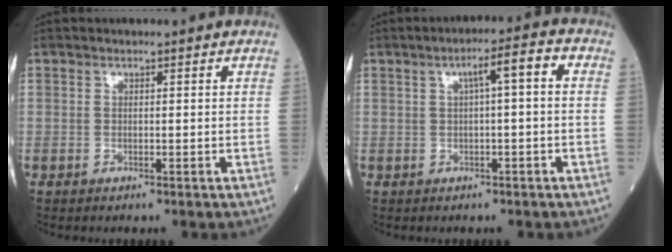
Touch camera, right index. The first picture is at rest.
{"total": 4.6, "force": [0.7, 0.5, 4.5], "torque": [-0.070, 0.019, 0.009]}